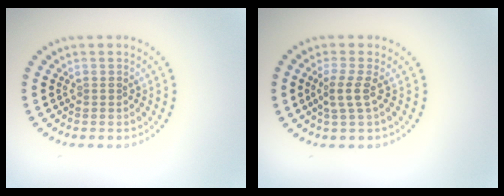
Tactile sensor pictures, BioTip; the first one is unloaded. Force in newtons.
{"total": 2.1, "press": 1.6, "slide": 1.3}